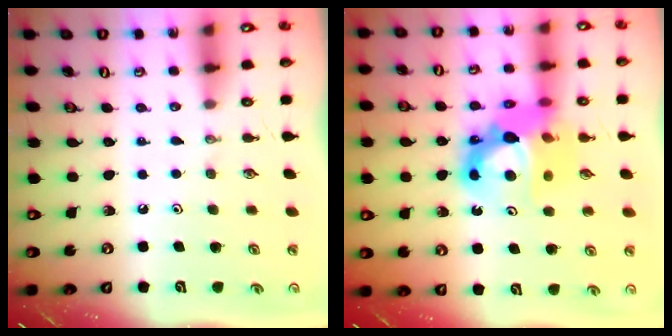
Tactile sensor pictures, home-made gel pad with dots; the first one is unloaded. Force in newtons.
{"total": 15.9, "press": 15.7, "slide": 2.4}